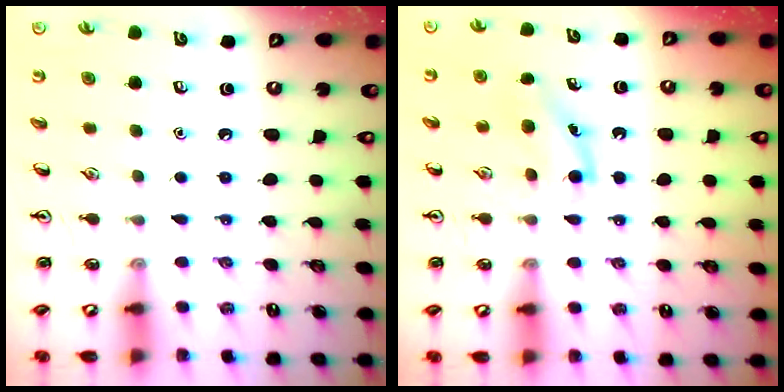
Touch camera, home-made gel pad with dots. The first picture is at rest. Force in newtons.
{"total": 5.1, "press": 4.8, "slide": 1.8}